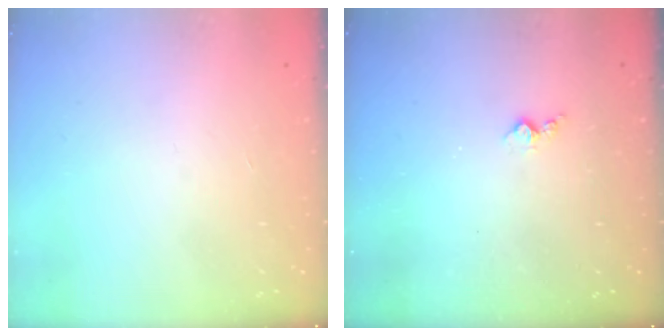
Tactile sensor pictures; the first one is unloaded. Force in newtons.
{"total": 3.4, "press": 3.4, "slide": 0.4}